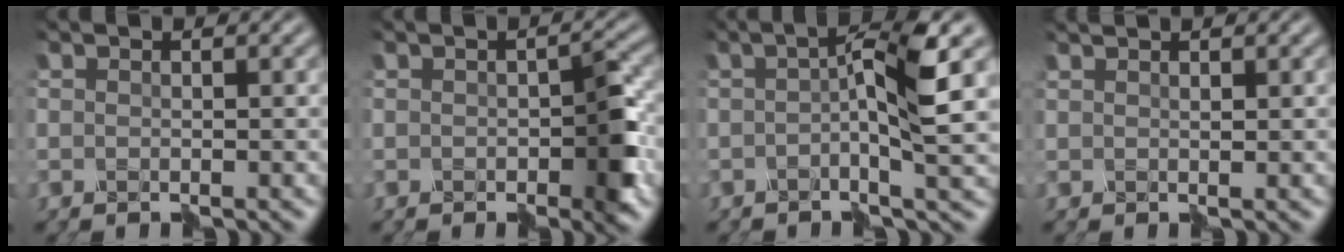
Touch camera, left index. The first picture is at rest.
{"total": 4.2, "force": [-1.2, 1.9, 3.6], "torque": [-0.058, 0.002, -0.021]}
{"total": 5.7, "force": [-0.1, 0.6, 5.6], "torque": [-0.092, 0.012, -0.010]}
{"total": 0.8, "force": [0.7, -0.2, -0.2], "torque": [0.003, 0.006, 0.011]}